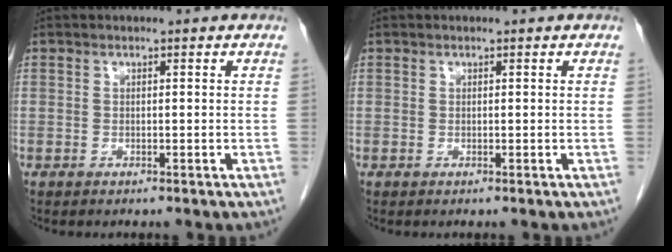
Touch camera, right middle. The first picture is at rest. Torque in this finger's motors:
{"motor_torque": [-0.03, -0.01, 0.00, -0.01]}